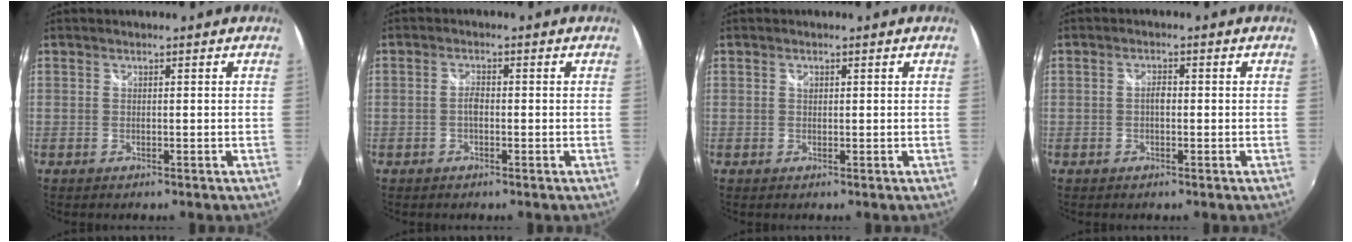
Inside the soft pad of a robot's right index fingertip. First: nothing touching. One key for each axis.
{"total": 1.8, "fx": -0.4, "fy": 0.9, "fz": 1.5, "tx": -0.028, "ty": 0.004, "tz": -0.010}
{"total": 0.8, "fx": 0.2, "fy": 0.7, "fz": 0.3, "tx": -0.004, "ty": 0.002, "tz": 0.002}
{"total": 1.5, "fx": -0.3, "fy": 0.8, "fz": 1.3, "tx": -0.024, "ty": 0.005, "tz": -0.007}